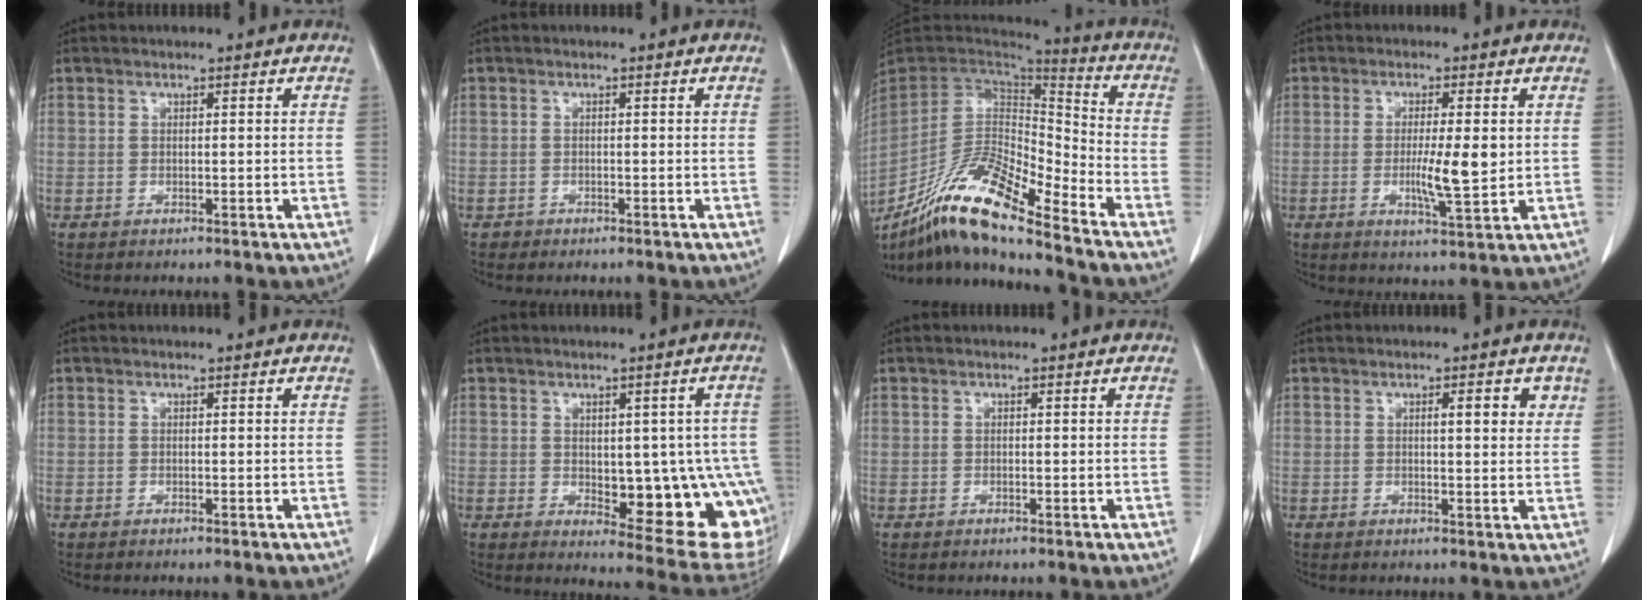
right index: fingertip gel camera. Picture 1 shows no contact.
{"total": 0.8, "force": [-0.4, 0.7, -0.1], "torque": [0.001, 0.007, -0.009]}
{"total": 18.2, "force": [-13.4, 2.3, 12.0], "torque": [-0.232, -0.006, -0.250]}
{"total": 6.3, "force": [-0.1, 0.7, 6.3], "torque": [-0.106, -0.009, -0.003]}
{"total": 0.0}
{"total": 14.8, "force": [-2.3, 5.8, 13.4], "torque": [-0.107, 0.005, -0.008]}
{"total": 0.0}
{"total": 3.7, "force": [1.7, 0.9, 3.1], "torque": [-0.041, -0.001, 0.021]}